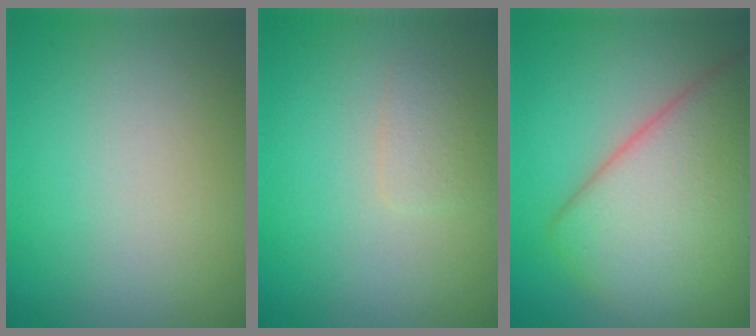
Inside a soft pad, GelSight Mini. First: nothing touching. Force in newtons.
{"total": 1.3, "press": 1.3, "slide": 0.0}
{"total": 9.5, "press": 9.5, "slide": 0.3}